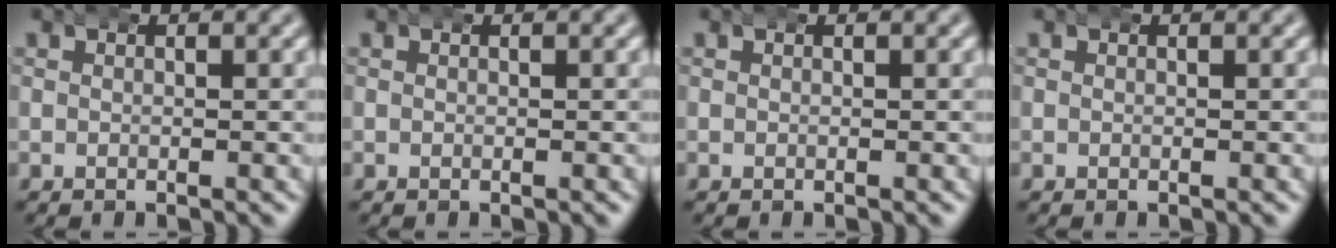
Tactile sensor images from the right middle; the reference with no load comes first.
{"total": 0.0}
{"total": 0.0}
{"total": 0.0}